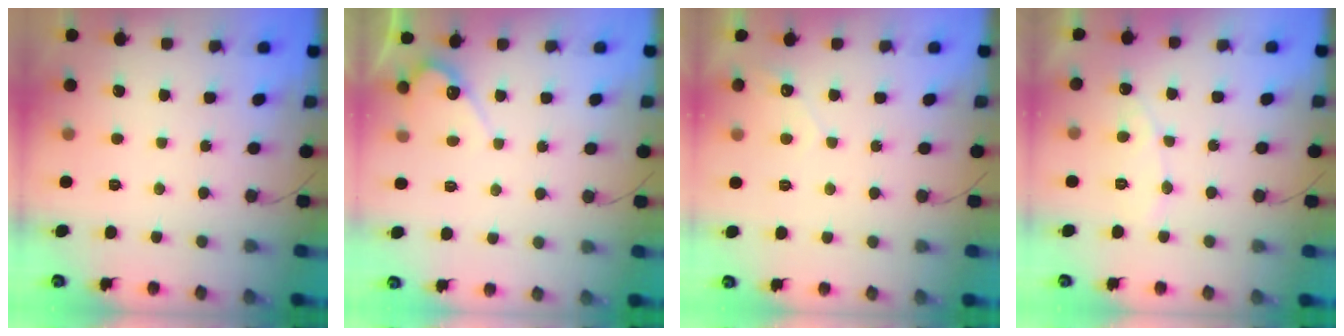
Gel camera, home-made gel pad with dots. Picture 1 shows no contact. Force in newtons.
{"total": 6.3, "press": 6.3, "slide": 0.3}
{"total": 2.8, "press": 2.8, "slide": 0.1}
{"total": 6.6, "press": 6.6, "slide": 0.5}